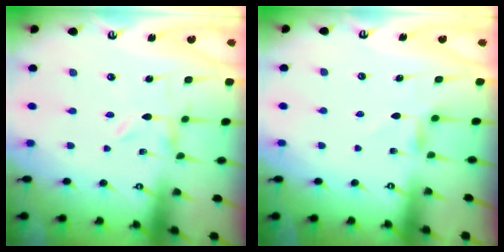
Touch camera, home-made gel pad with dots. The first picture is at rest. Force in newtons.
{"total": 5.3, "press": 5.3, "slide": 0.3}